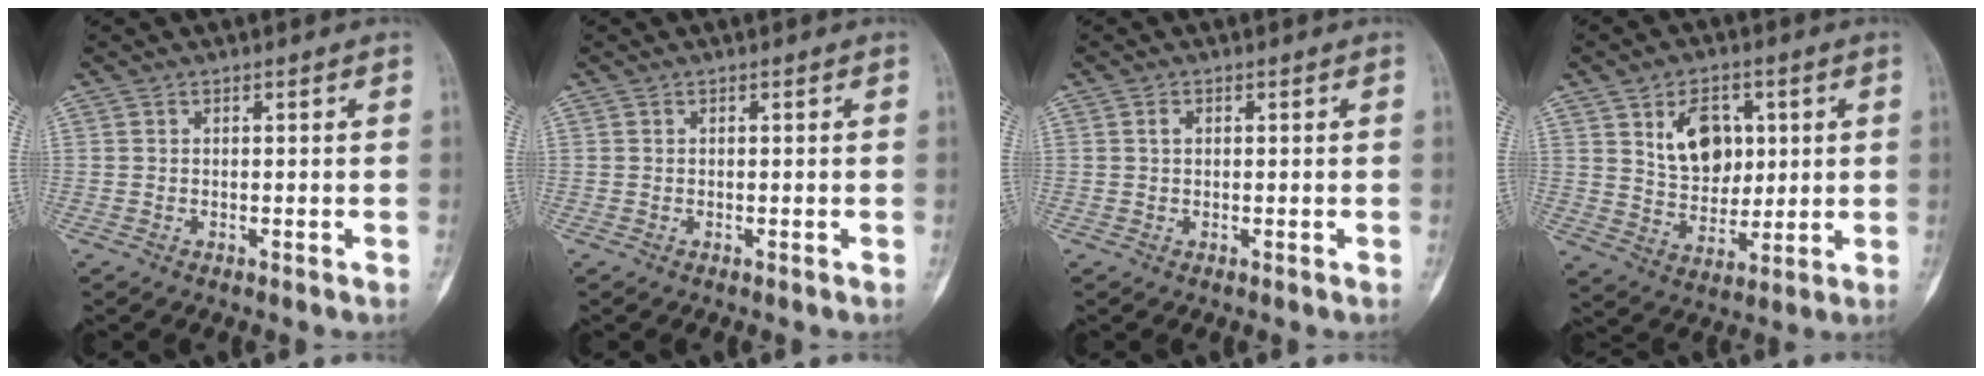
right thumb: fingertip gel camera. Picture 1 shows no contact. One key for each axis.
{"total": 0.0}
{"total": 1.1, "fx": 0.3, "fy": 0.7, "fz": 0.8, "tx": -0.011, "ty": 0.004, "tz": 0.005}
{"total": 11.0, "fx": 3.5, "fy": 7.6, "fz": 7.1, "tx": -0.078, "ty": -0.020, "tz": 0.068}